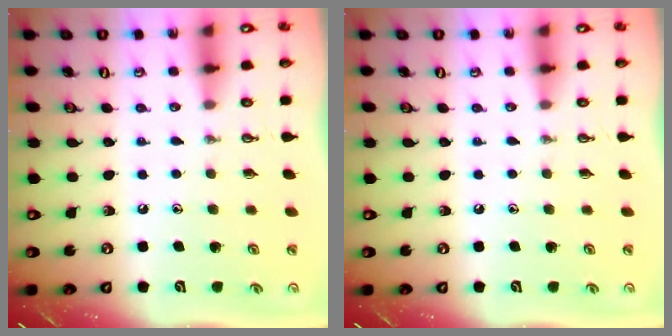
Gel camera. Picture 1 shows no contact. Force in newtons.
{"total": 0.0}